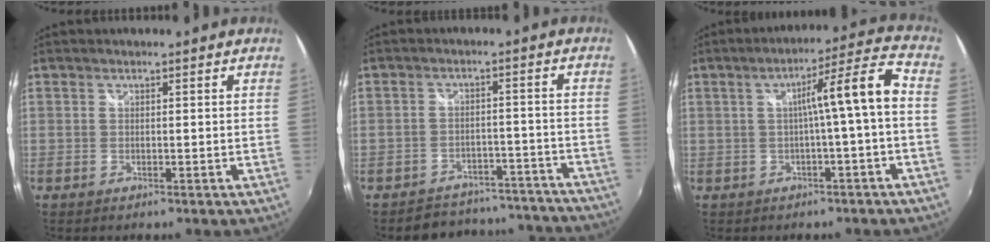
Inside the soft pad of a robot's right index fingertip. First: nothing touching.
{"total": 18.3, "force": [-16.8, 6.2, 4.0], "torque": [-0.083, 0.040, -0.194]}
{"total": 8.5, "force": [-1.0, -0.7, 8.4], "torque": [-0.123, 0.024, -0.004]}